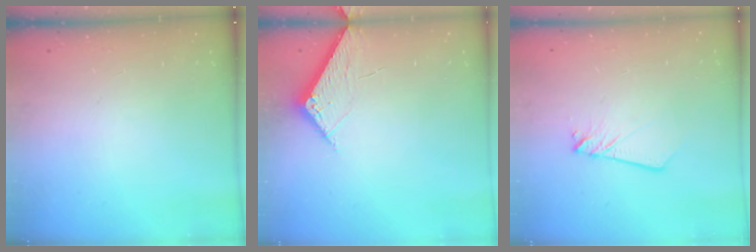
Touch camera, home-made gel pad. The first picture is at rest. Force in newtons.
{"total": 4.9, "press": 4.9, "slide": 0.6}
{"total": 2.8, "press": 2.8, "slide": 0.3}